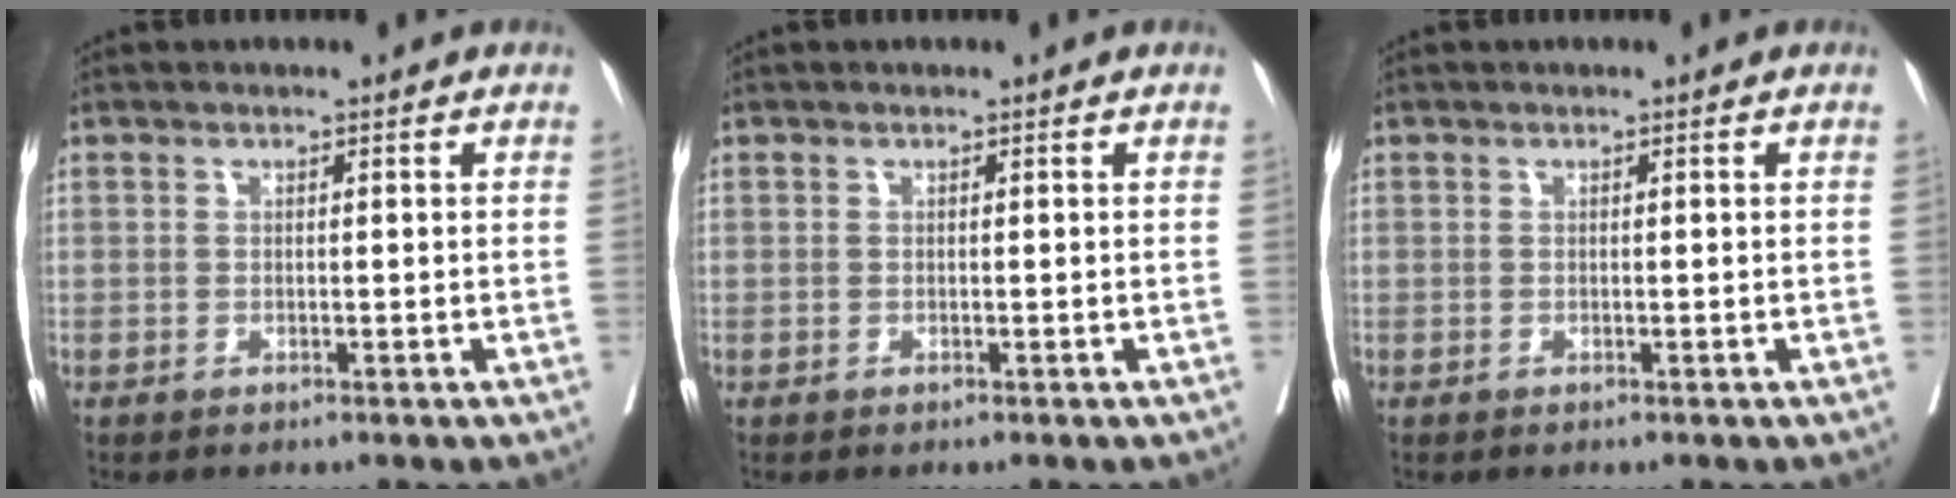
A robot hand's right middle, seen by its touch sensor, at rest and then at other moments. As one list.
[{"total": 0.0}, {"total": 0.0}]